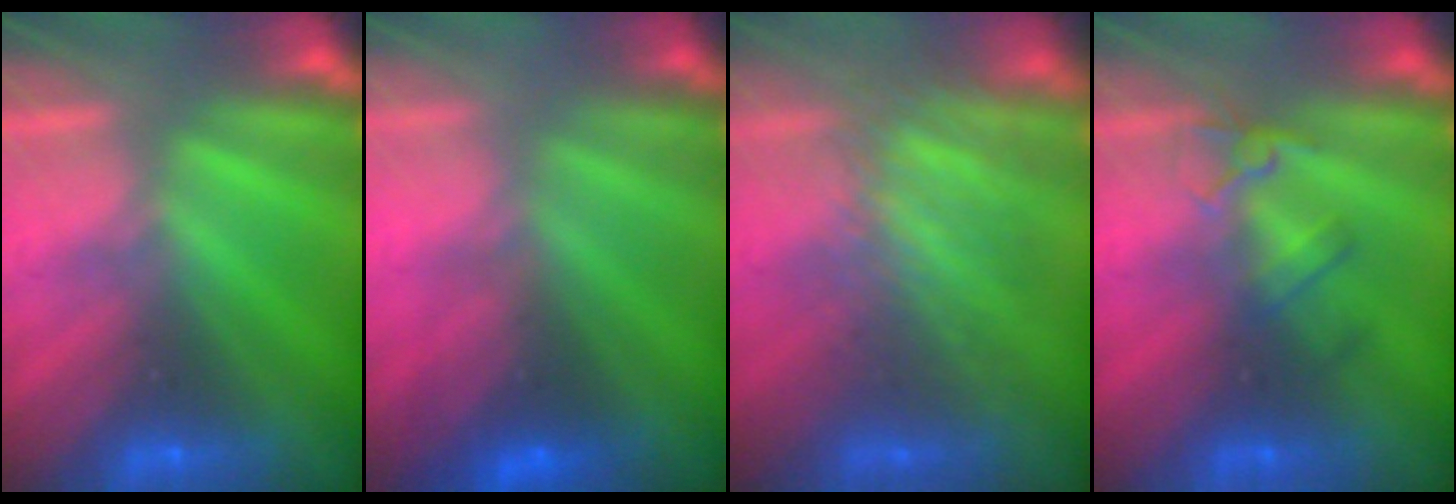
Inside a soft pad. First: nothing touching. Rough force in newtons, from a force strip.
{"total": 2.9}
{"total": 3.0}
{"total": 2.4}